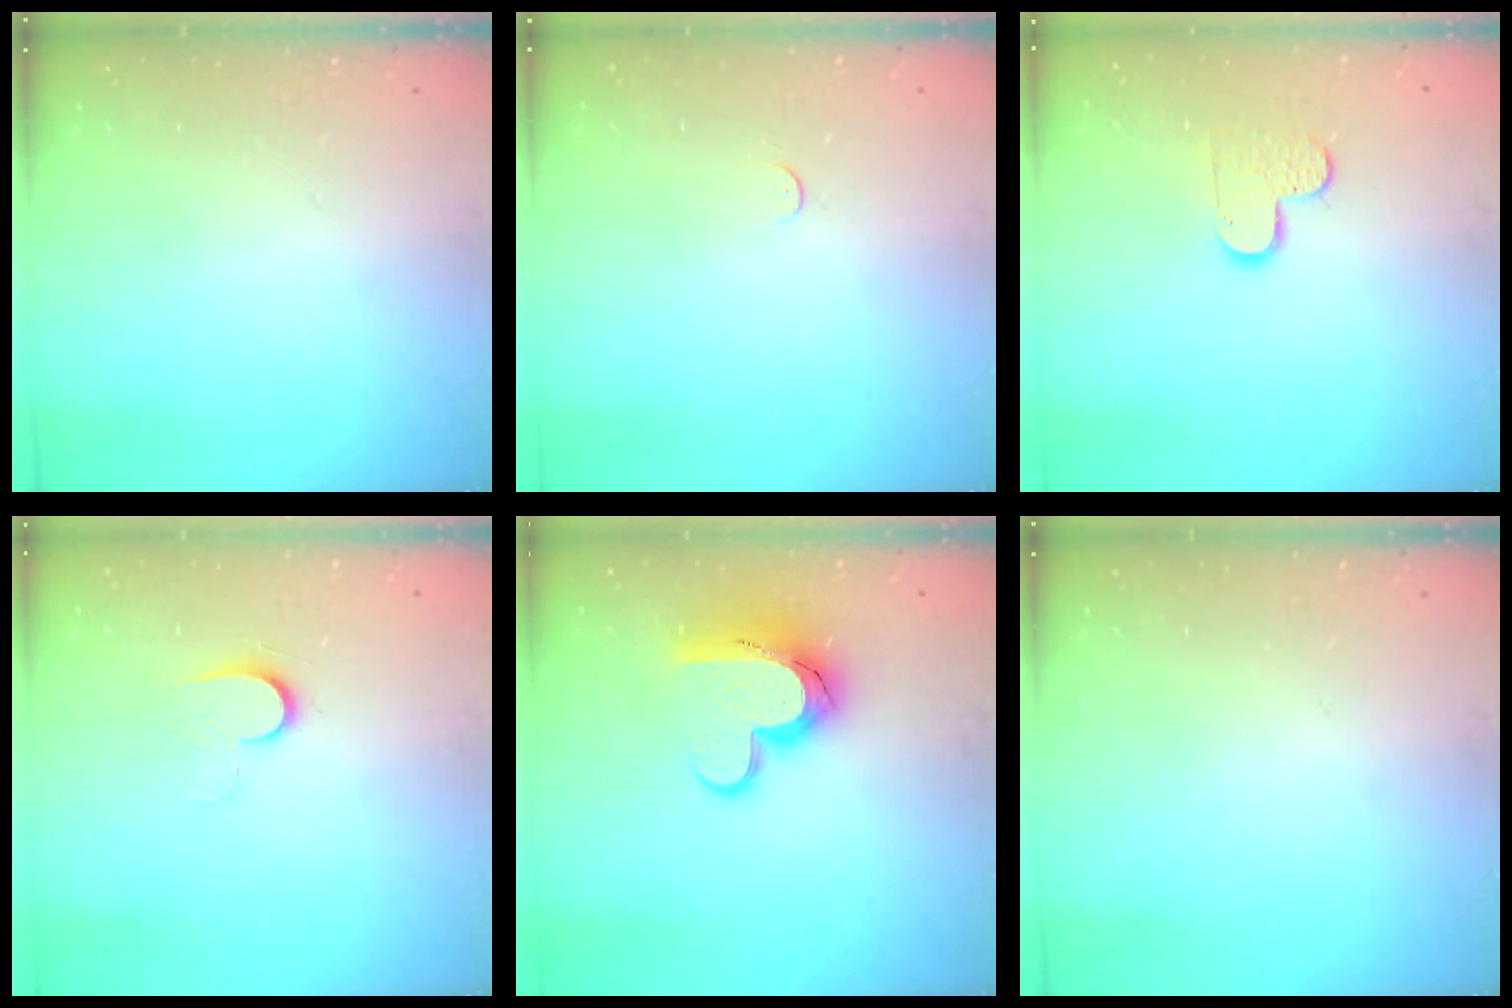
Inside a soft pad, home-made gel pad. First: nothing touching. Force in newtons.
{"total": 2.5, "press": 2.5, "slide": 0.3}
{"total": 5.6, "press": 5.6, "slide": 0.3}
{"total": 7.8, "press": 7.8, "slide": 0.7}
{"total": 14.9, "press": 14.9, "slide": 1.3}
{"total": 0.0}